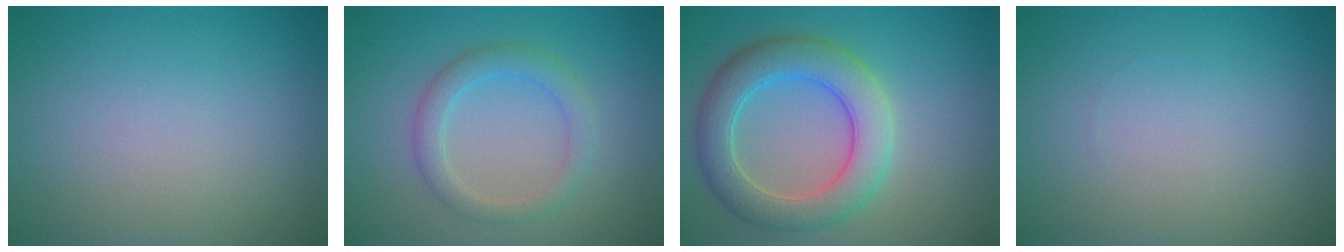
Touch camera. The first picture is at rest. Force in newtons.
{"total": 2.7, "press": 2.6, "slide": 0.3}
{"total": 6.1, "press": 6.0, "slide": 0.3}
{"total": 0.0}